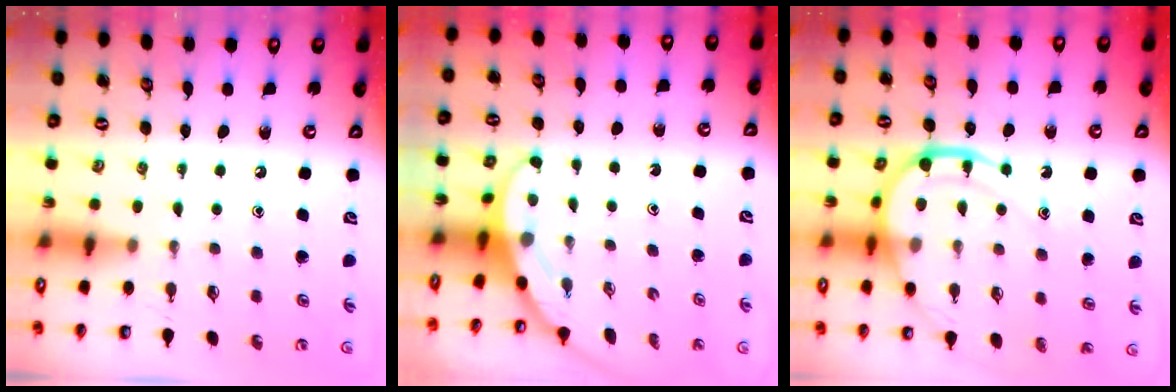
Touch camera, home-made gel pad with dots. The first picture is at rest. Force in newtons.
{"total": 3.0, "press": 3.0, "slide": 0.2}
{"total": 15.3, "press": 15.3, "slide": 1.4}